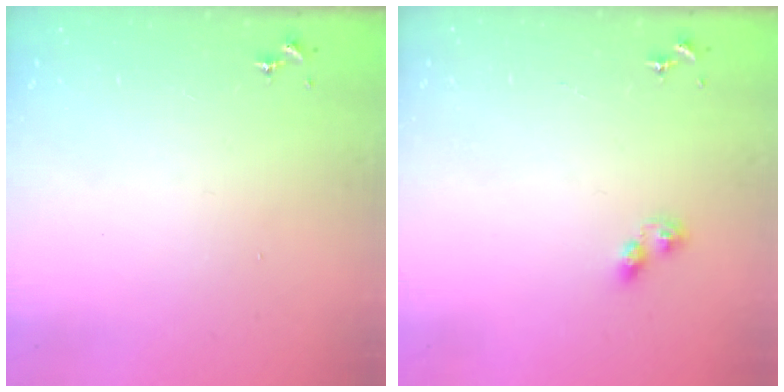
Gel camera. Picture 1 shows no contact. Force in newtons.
{"total": 2.8, "press": 2.8, "slide": 0.5}